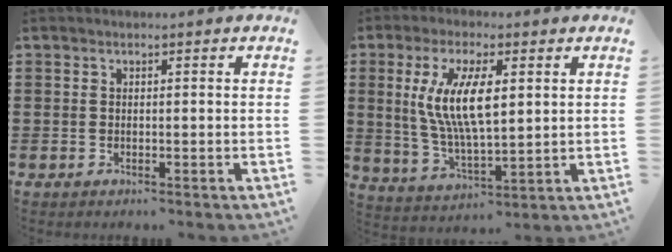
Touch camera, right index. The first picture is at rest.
{"total": 10.0, "force": [2.3, 3.5, 9.1], "torque": [-0.192, 0.004, 0.037]}